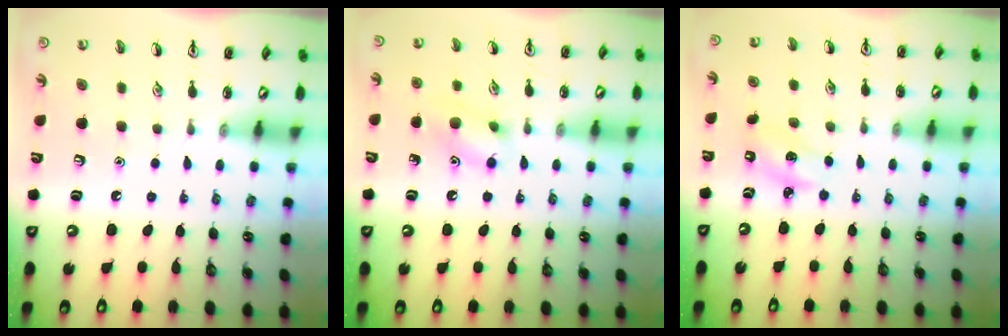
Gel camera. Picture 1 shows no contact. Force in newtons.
{"total": 9.5, "press": 9.4, "slide": 1.5}
{"total": 2.4, "press": 2.3, "slide": 0.5}